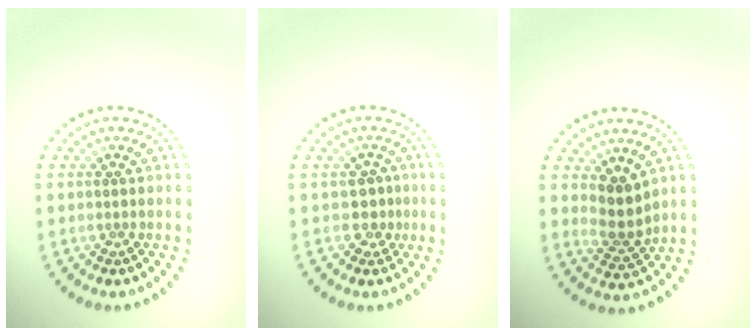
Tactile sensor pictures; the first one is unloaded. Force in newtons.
{"total": 1.7, "press": 1.4, "slide": 1.1}
{"total": 2.6, "press": 2.1, "slide": 1.6}